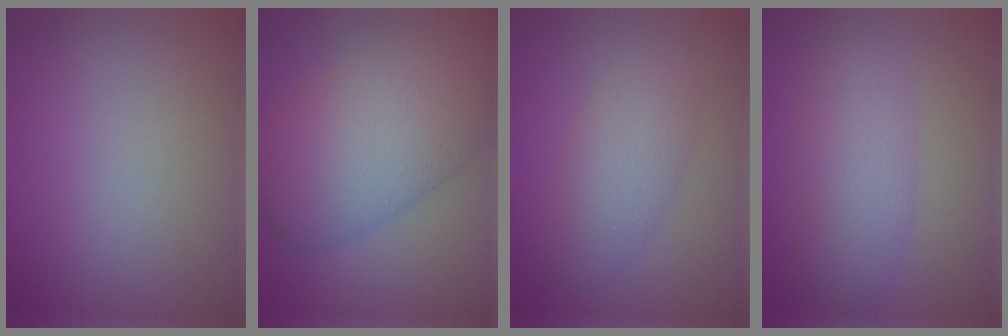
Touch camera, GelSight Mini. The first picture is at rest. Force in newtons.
{"total": 10.5, "press": 10.4, "slide": 0.7}
{"total": 3.6, "press": 3.6, "slide": 0.0}
{"total": 4.8, "press": 4.8, "slide": 0.1}